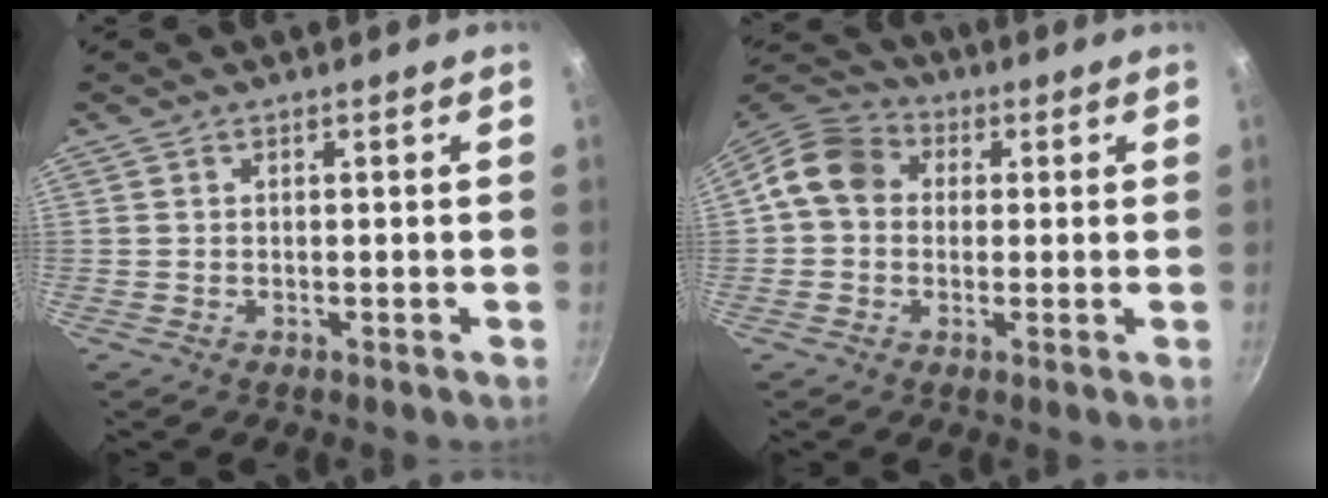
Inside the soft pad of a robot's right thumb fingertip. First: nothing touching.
{"total": 8.9, "force": [1.1, 7.5, 4.7], "torque": [-0.057, 0.022, -0.003]}